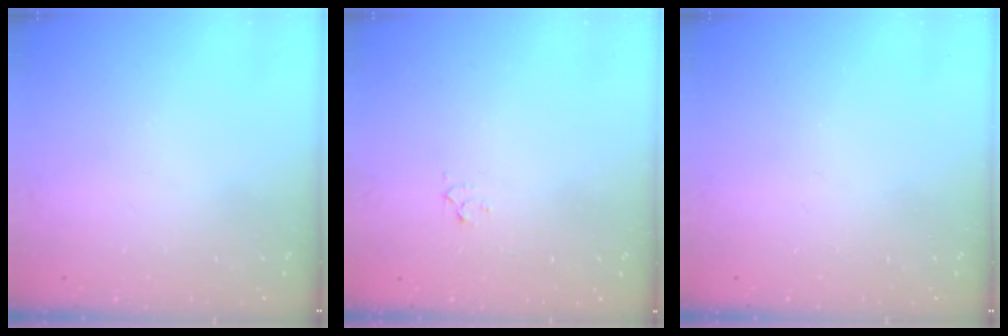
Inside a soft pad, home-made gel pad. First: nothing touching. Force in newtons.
{"total": 2.3, "press": 2.3, "slide": 0.2}
{"total": 0.0}